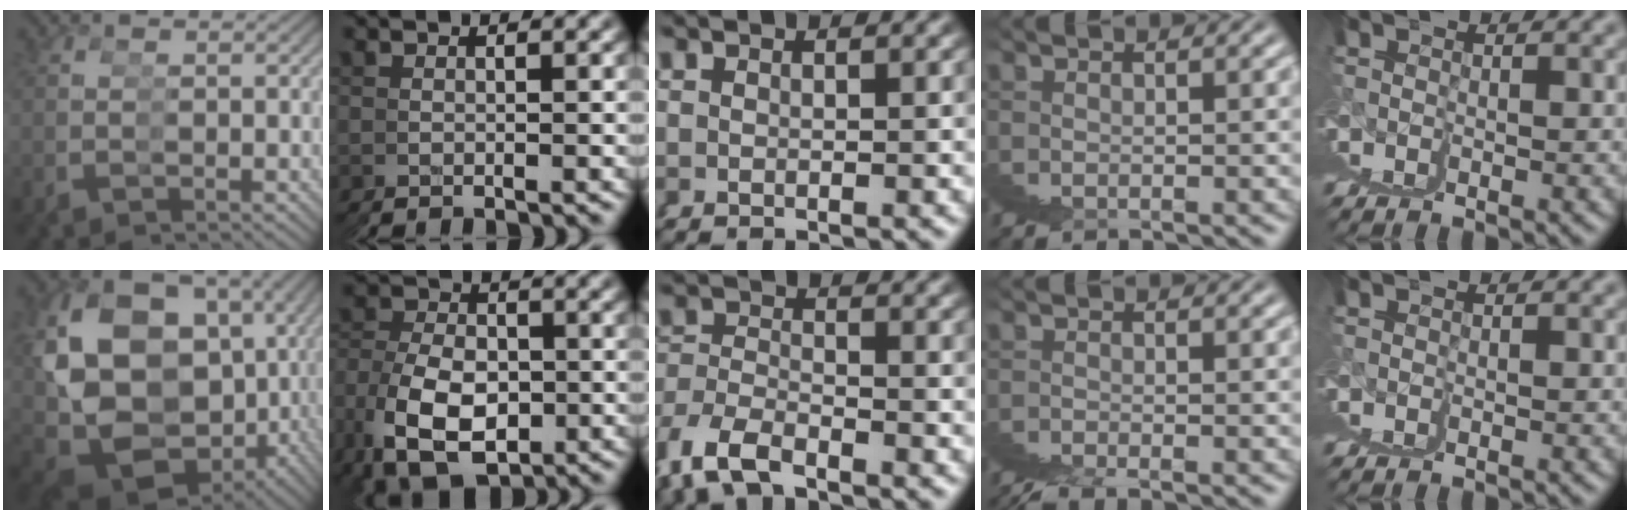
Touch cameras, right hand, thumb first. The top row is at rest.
{"thumb": {"total": 21.0, "force": [-0.1, 15.8, 13.8], "torque": [-0.267, -0.032, 0.017]}, "index": {"total": 6.8, "force": [-2.5, 5.2, 3.6], "torque": [-0.077, -0.030, -0.024]}, "middle": {"total": 4.7, "force": [-3.2, 2.7, 2.1], "torque": [-0.068, -0.026, -0.048]}, "ring": {"total": 2.0, "force": [-0.5, -1.8, -0.6], "torque": [0.016, 0.010, -0.009]}}